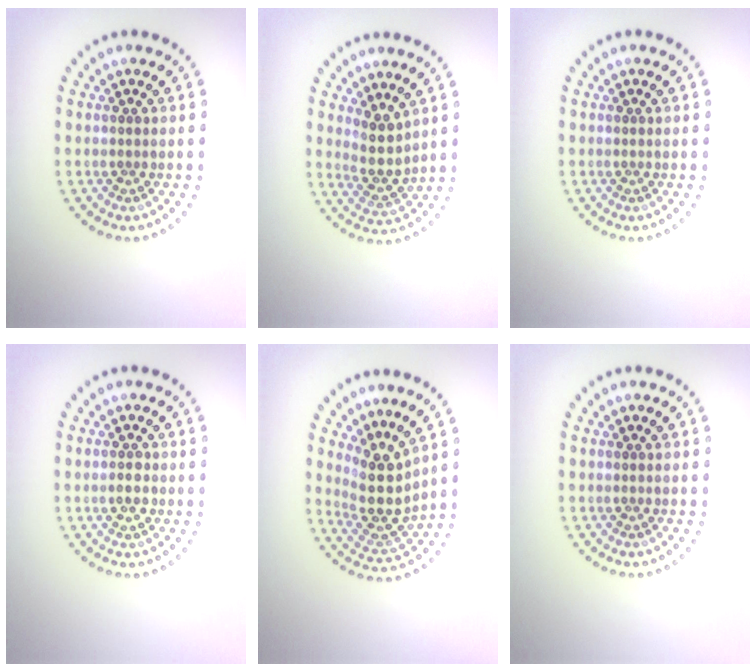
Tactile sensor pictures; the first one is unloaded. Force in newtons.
{"total": 2.9, "press": 2.2, "slide": 1.9}
{"total": 0.0}
{"total": 1.5, "press": 1.4, "slide": 0.2}
{"total": 4.2, "press": 3.3, "slide": 2.7}
{"total": 0.0}